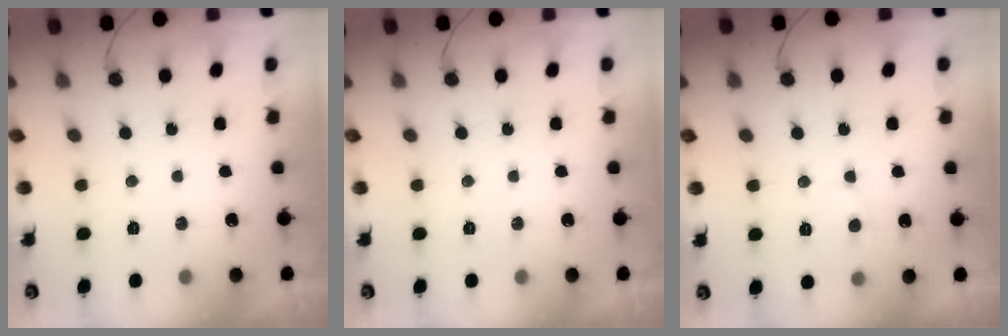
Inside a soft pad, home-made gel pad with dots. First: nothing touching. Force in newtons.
{"total": 0.0}
{"total": 3.5, "press": 3.5, "slide": 0.3}